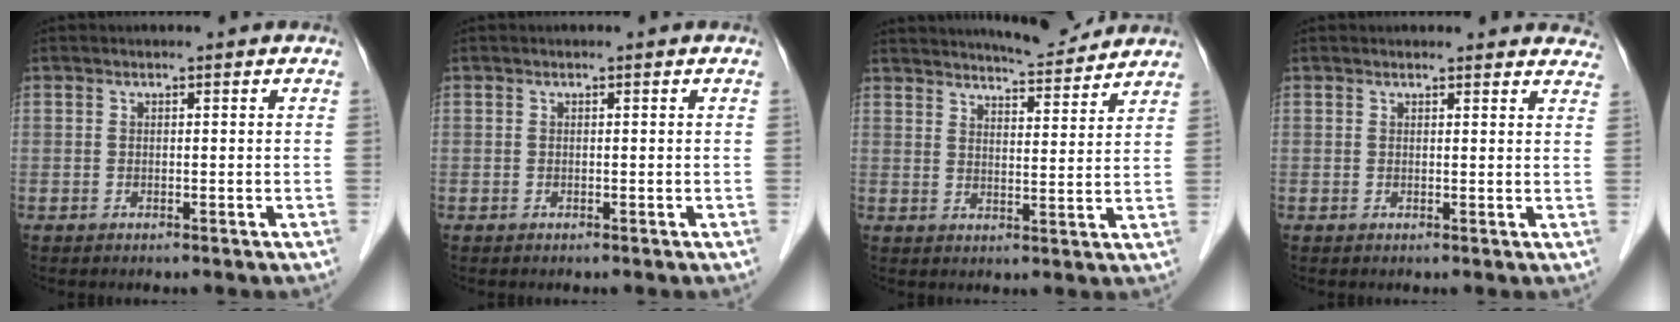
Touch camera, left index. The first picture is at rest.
{"total": 0.0}
{"total": 9.6, "force": [9.1, 0.7, 2.7], "torque": [-0.046, 0.002, 0.126]}
{"total": 9.0, "force": [8.6, 2.2, 1.3], "torque": [0.018, 0.001, 0.067]}